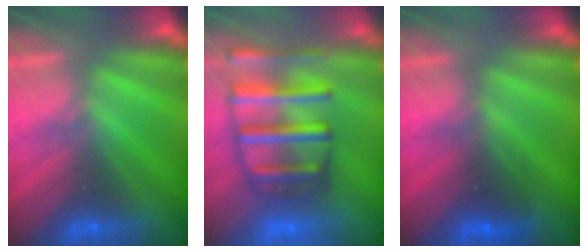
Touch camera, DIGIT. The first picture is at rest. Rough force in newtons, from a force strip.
{"total": 7.0}
{"total": 2.7}